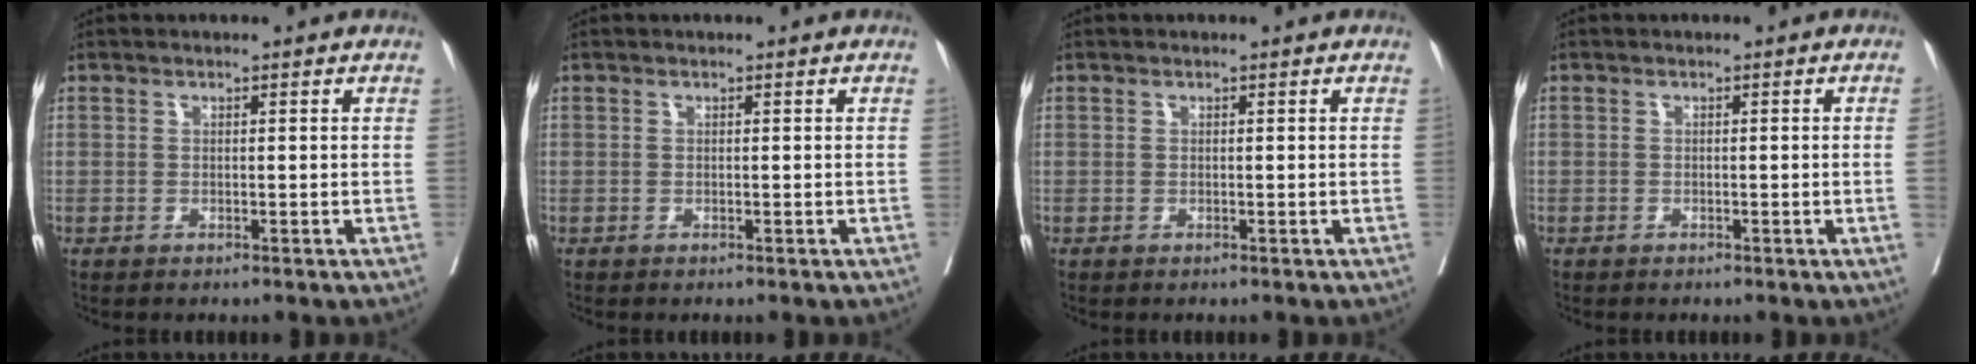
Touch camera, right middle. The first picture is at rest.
{"total": 0.0}
{"total": 0.0}
{"total": 0.8, "force": [-0.1, -0.3, 0.7], "torque": [-0.009, -0.001, -0.001]}